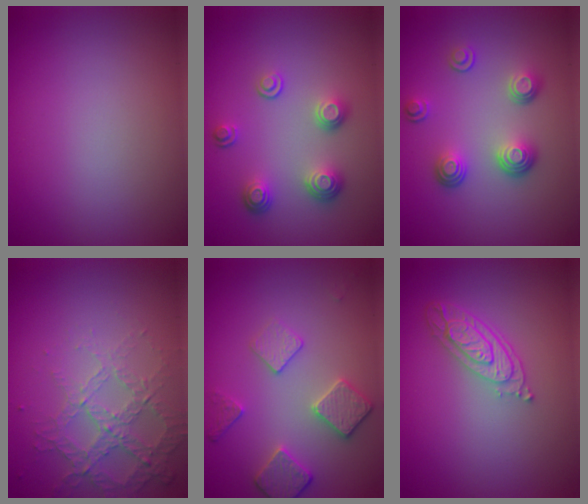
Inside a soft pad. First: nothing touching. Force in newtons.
{"total": 3.2, "press": 2.5, "slide": 1.9}
{"total": 3.6, "press": 2.8, "slide": 2.3}
{"total": 4.2, "press": 3.0, "slide": 2.9}
{"total": 3.4, "press": 3.2, "slide": 1.2}
{"total": 3.9, "press": 3.0, "slide": 2.5}